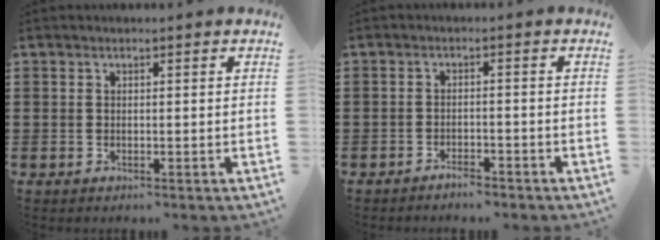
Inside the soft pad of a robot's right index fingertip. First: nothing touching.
{"total": 2.1, "force": [-2.1, 0.2, 0.4], "torque": [-0.012, 0.002, -0.041]}